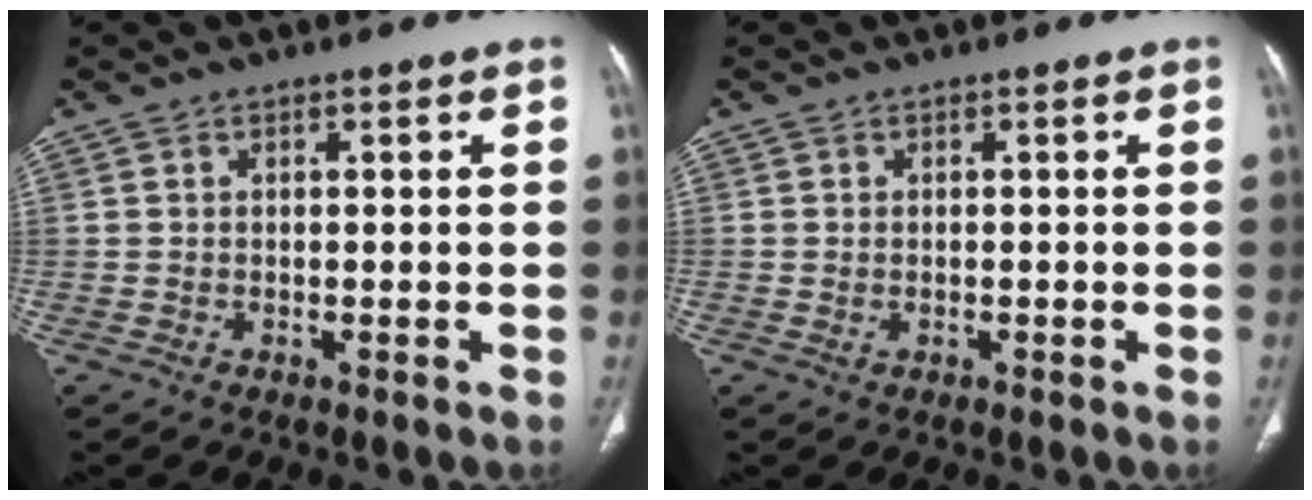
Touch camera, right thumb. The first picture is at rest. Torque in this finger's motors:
{"motor_torque": [-0.49, 0.01, -0.49, 0.18, -0.08]}